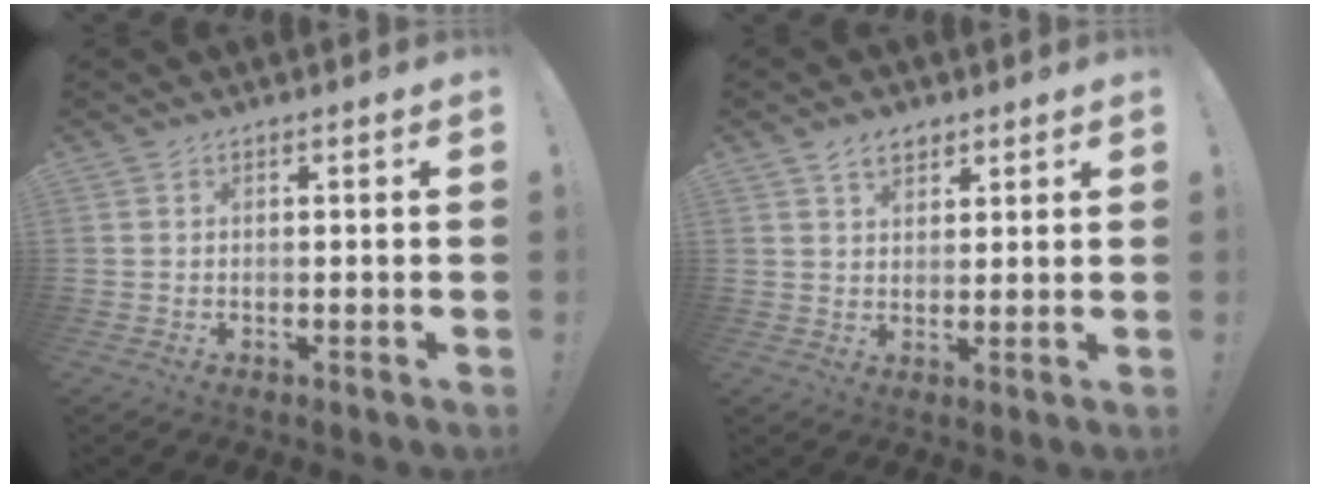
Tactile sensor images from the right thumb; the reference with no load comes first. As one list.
[{"total": 5.0, "force": [3.2, 3.1, 2.3], "torque": [-0.033, -0.010, 0.059]}]